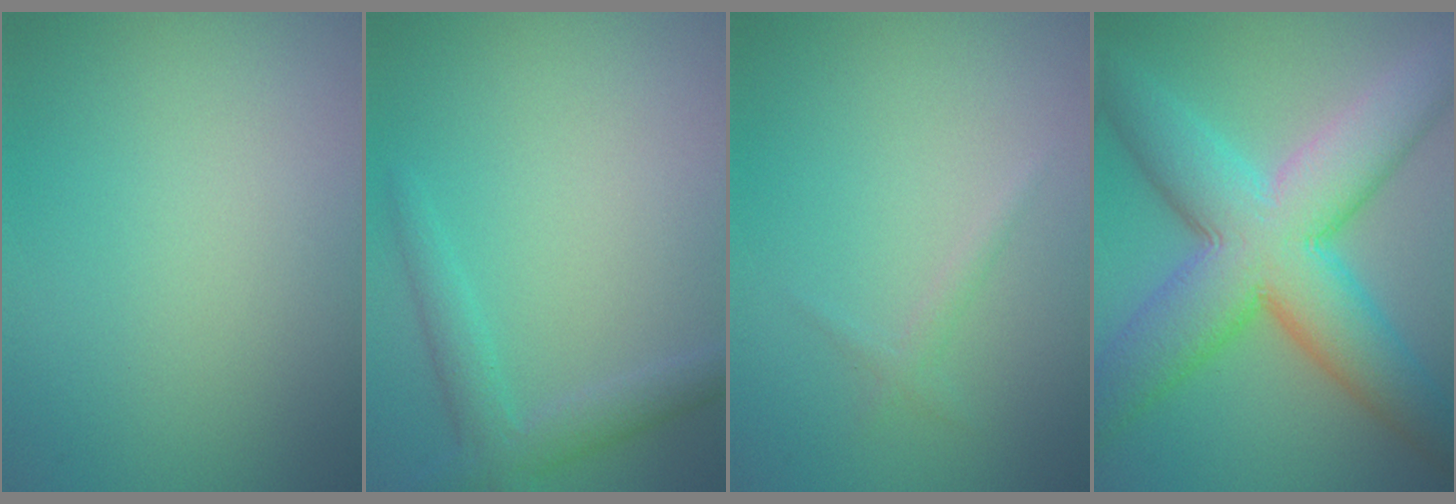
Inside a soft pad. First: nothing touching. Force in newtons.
{"total": 2.7, "press": 2.7, "slide": 0.1}
{"total": 0.8, "press": 0.8, "slide": 0.1}
{"total": 11.9, "press": 11.9, "slide": 0.3}